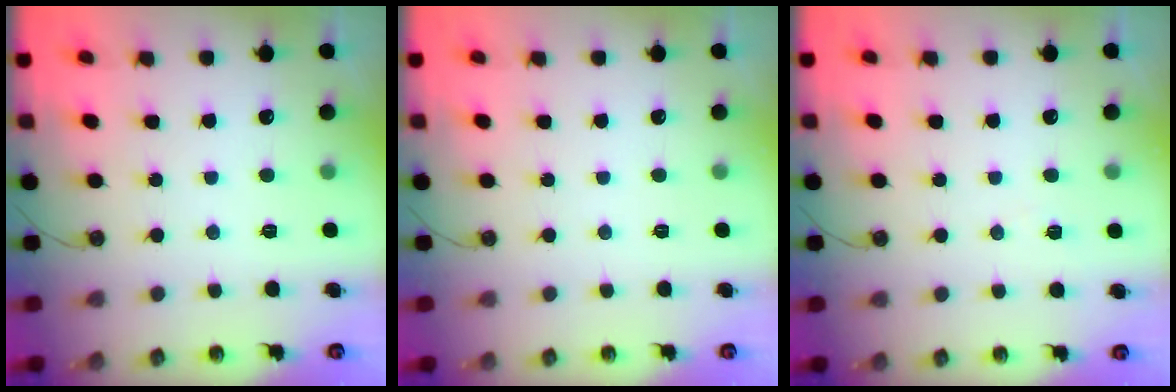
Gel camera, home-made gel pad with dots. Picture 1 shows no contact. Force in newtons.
{"total": 0.0}
{"total": 4.2, "press": 3.8, "slide": 1.7}